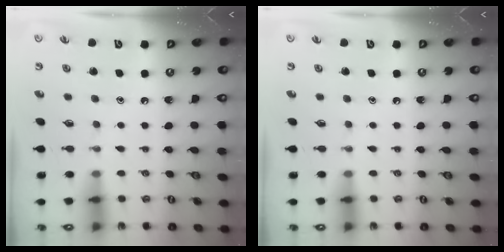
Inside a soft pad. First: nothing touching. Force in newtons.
{"total": 0.0}